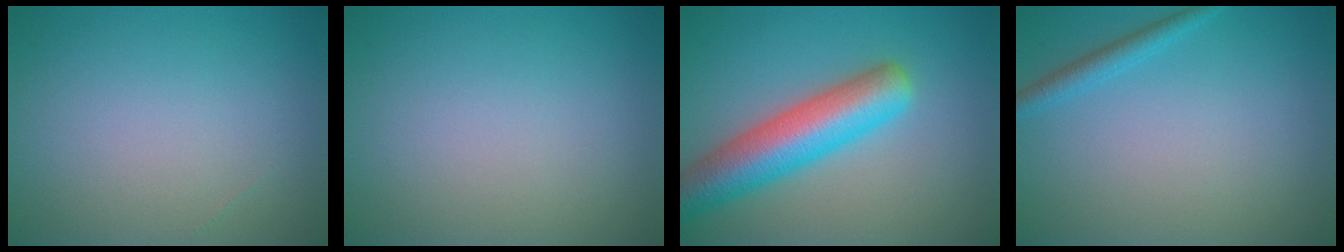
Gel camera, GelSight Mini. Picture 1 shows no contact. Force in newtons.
{"total": 0.0}
{"total": 7.5, "press": 7.5, "slide": 0.4}
{"total": 1.6, "press": 1.6, "slide": 0.1}